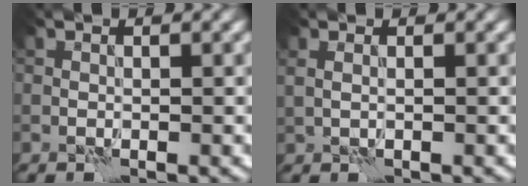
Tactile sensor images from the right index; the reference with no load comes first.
{"total": 0.9, "force": [0.5, 0.3, 0.6], "torque": [-0.010, -0.001, 0.006]}